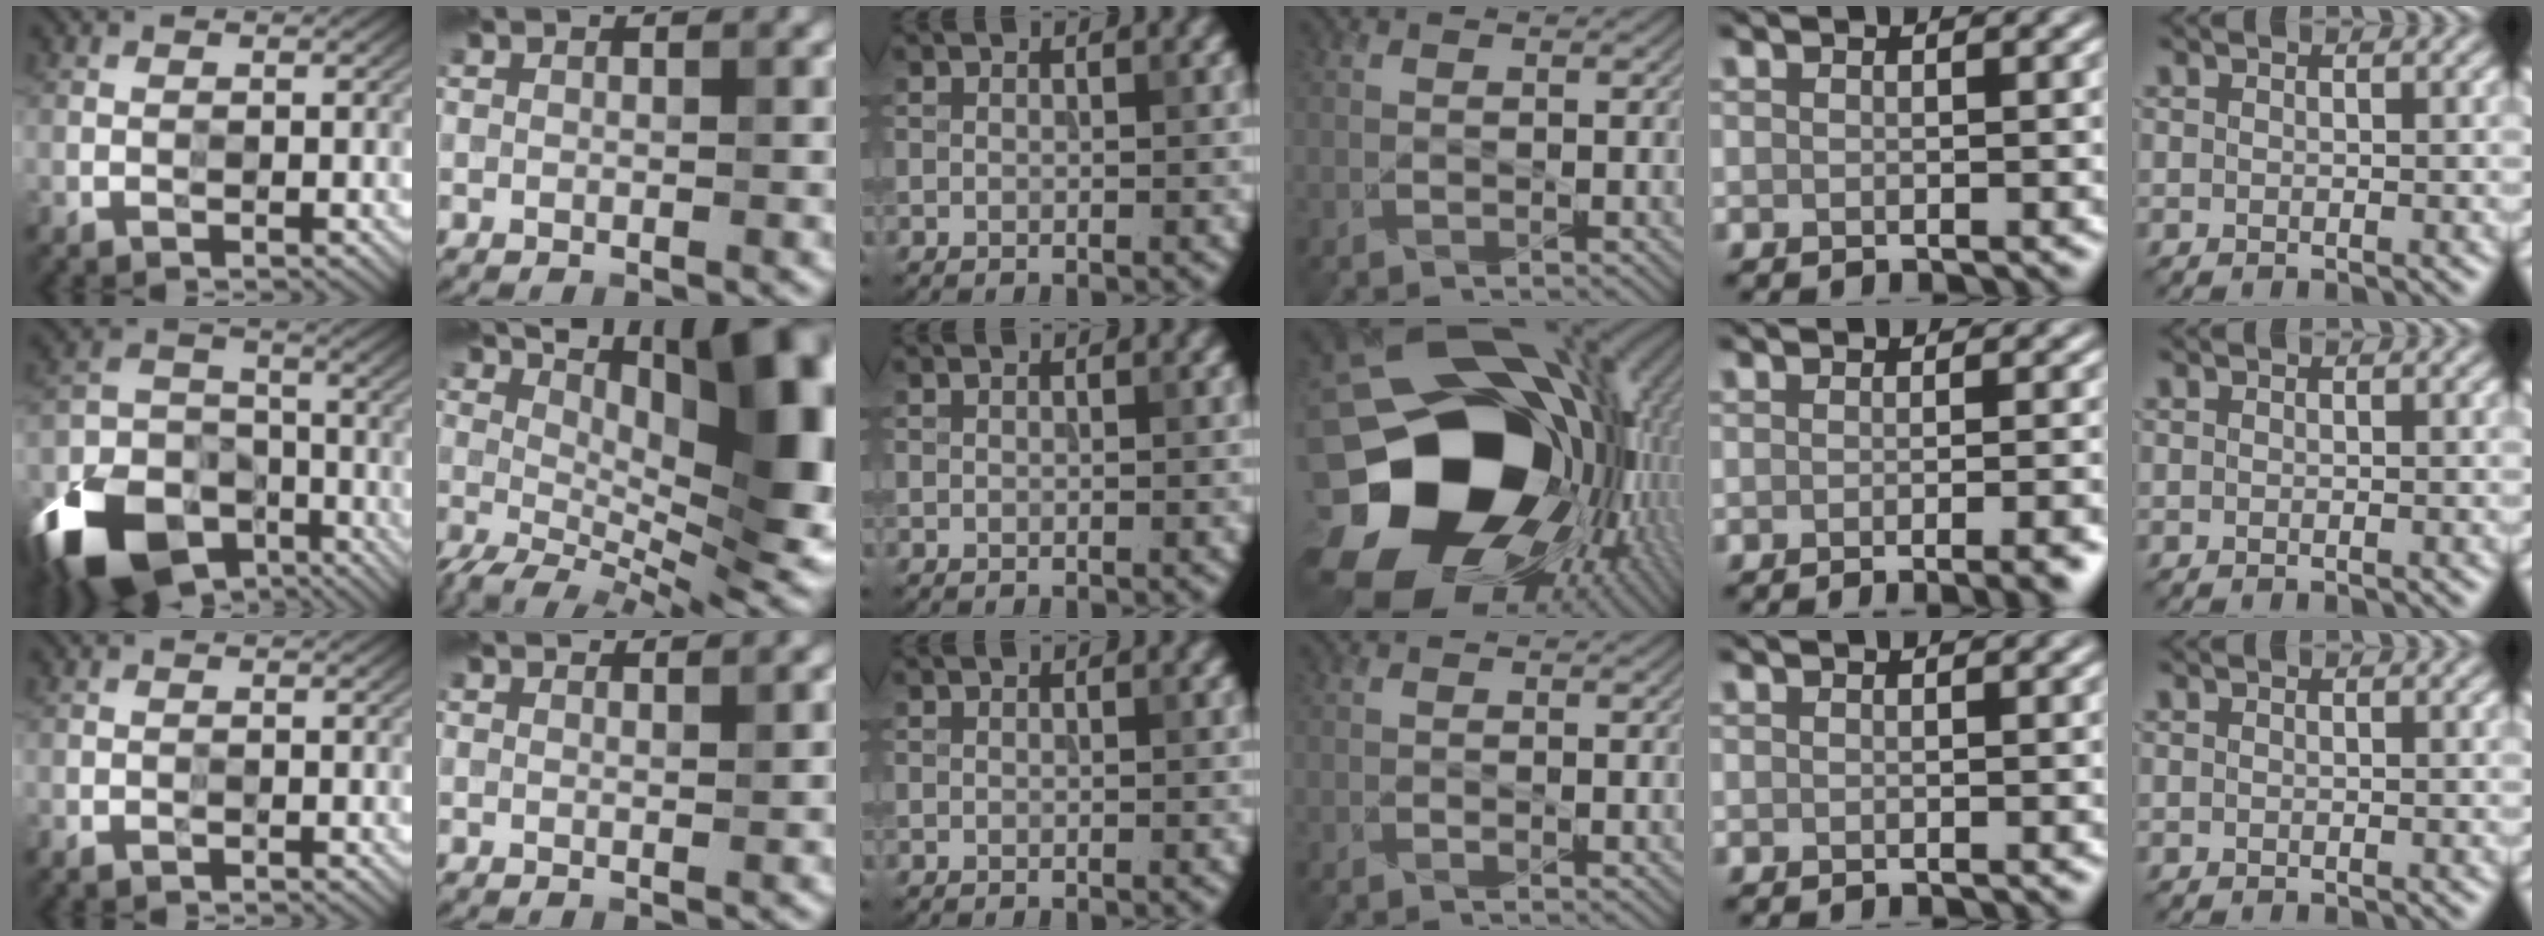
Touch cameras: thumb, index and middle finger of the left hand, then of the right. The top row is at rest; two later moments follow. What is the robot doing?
{"motion": "wipe", "object": "glasses"}